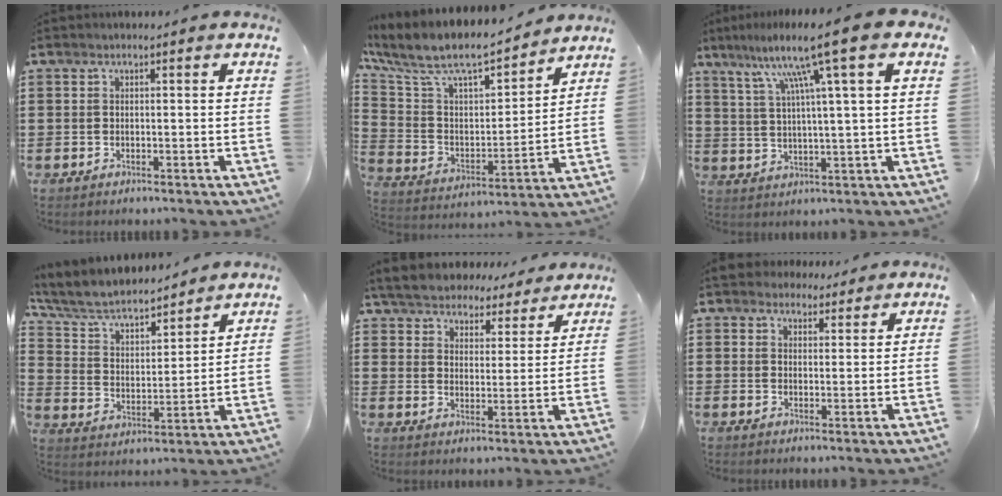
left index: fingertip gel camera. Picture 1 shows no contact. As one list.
[{"total": 8.9, "force": [7.4, 2.4, 4.4], "torque": [-0.121, -0.053, 0.122]}, {"total": 11.6, "force": [6.3, -0.6, 9.7], "torque": [-0.193, -0.015, 0.095]}, {"total": 5.7, "force": [5.0, 1.6, 2.2], "torque": [-0.068, -0.031, 0.080]}, {"total": 5.7, "force": [5.7, 0.7, 0.3], "torque": [-0.038, -0.034, 0.099]}, {"total": 3.7, "force": [3.3, 1.8, 0.3], "torque": [-0.019, 0.004, 0.063]}]